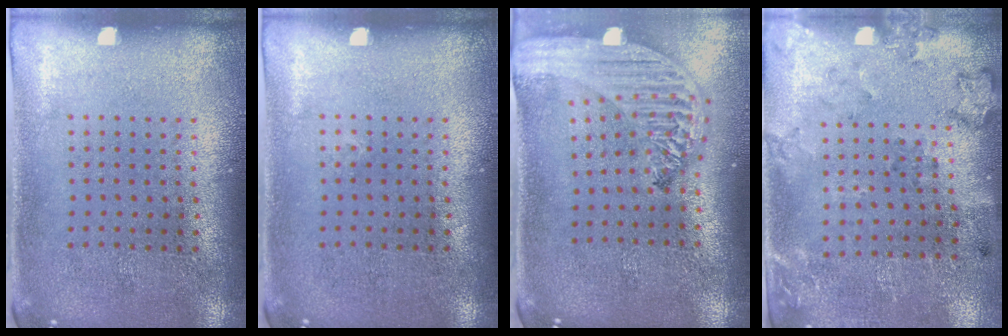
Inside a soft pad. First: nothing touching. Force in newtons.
{"total": 0.0}
{"total": 2.8, "press": 2.3, "slide": 1.7}
{"total": 2.0, "press": 1.4, "slide": 1.5}